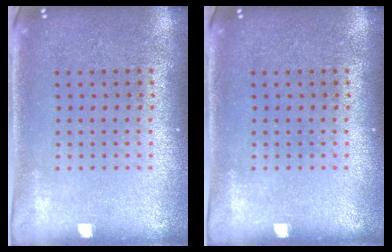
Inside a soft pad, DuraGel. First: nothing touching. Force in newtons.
{"total": 0.0}